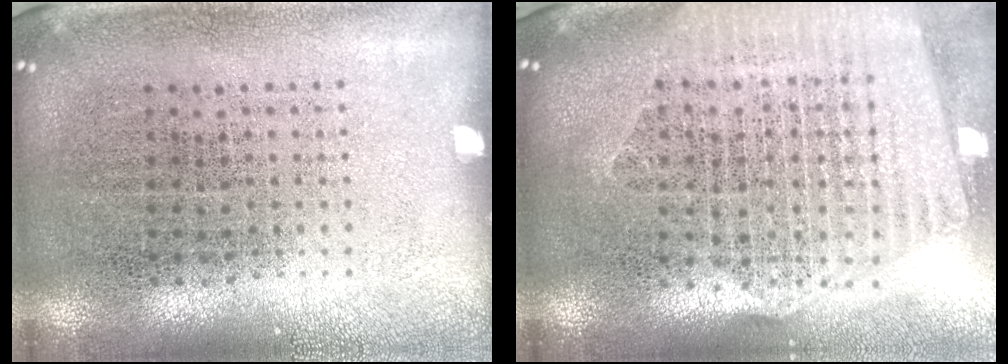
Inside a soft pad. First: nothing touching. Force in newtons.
{"total": 2.5, "press": 2.2, "slide": 1.1}